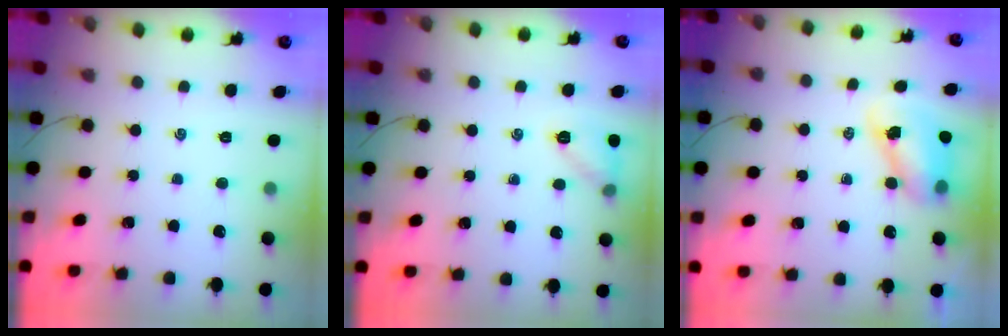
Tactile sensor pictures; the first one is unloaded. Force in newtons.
{"total": 7.8, "press": 7.7, "slide": 1.1}
{"total": 8.3, "press": 8.1, "slide": 1.7}